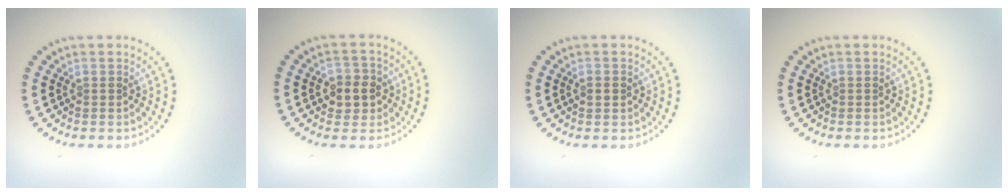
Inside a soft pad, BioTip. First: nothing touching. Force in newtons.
{"total": 2.8, "press": 2.7, "slide": 0.7}
{"total": 1.3, "press": 1.3, "slide": 0.2}
{"total": 0.0}